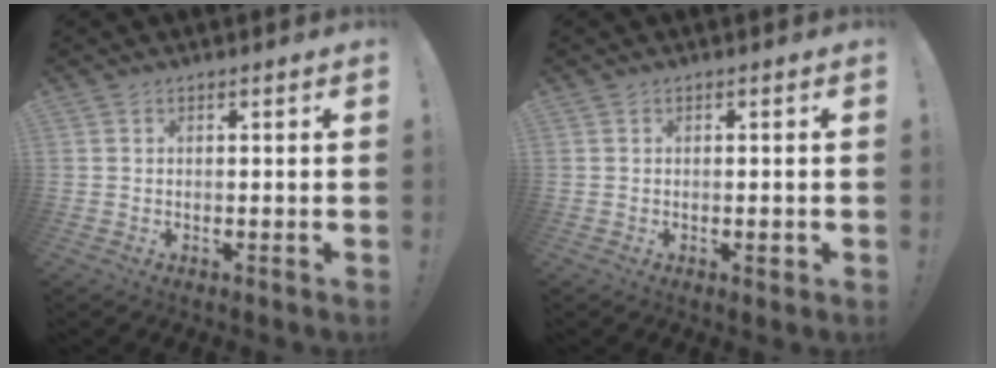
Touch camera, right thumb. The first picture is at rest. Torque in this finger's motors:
{"motor_torque": [0.11, 0.37, 0.06, -0.13, 0.07]}